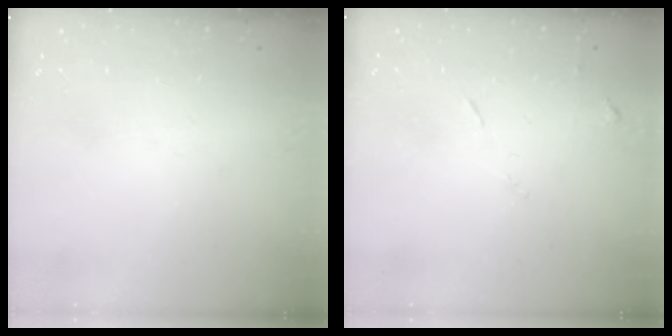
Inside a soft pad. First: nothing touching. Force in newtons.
{"total": 5.3, "press": 5.2, "slide": 0.7}